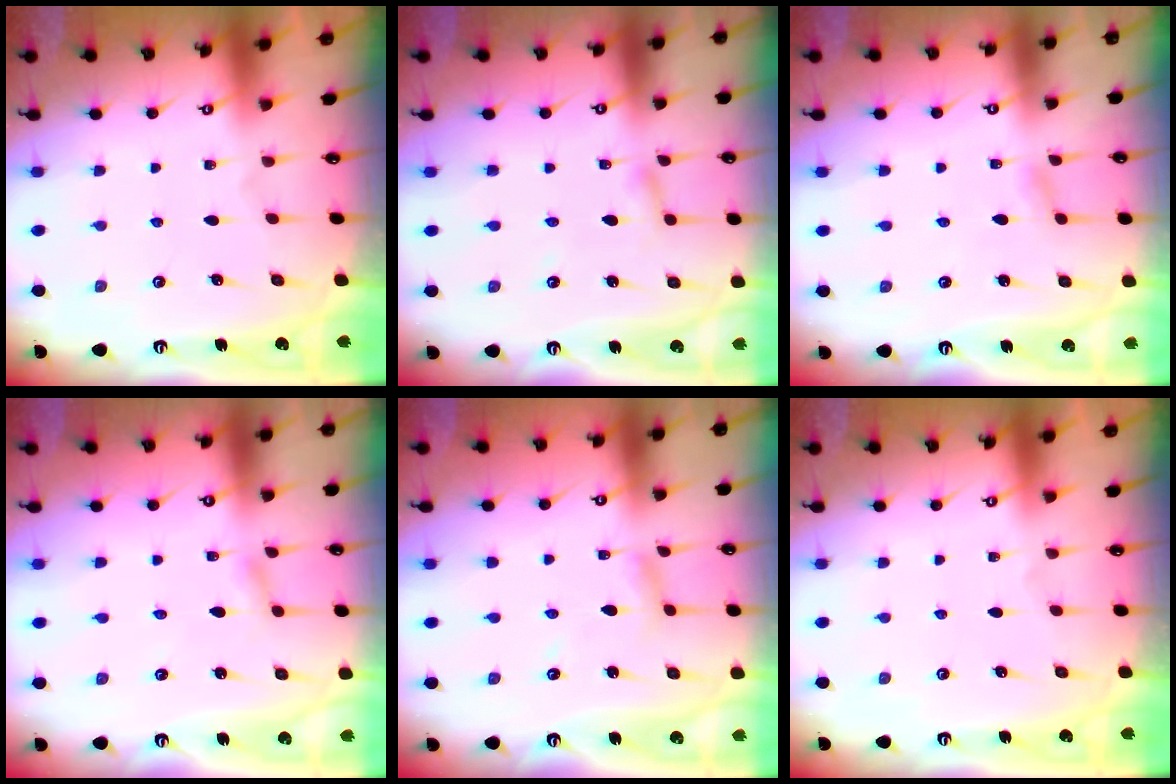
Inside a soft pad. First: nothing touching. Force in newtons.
{"total": 2.8, "press": 2.7, "slide": 0.3}
{"total": 2.8, "press": 2.8, "slide": 0.4}
{"total": 1.5, "press": 1.5, "slide": 0.1}
{"total": 4.8, "press": 4.7, "slide": 0.3}
{"total": 0.0}